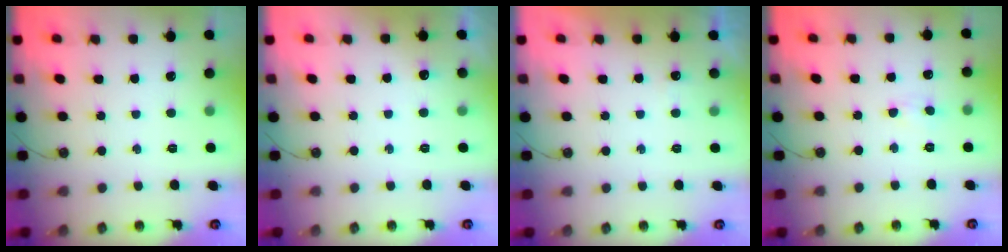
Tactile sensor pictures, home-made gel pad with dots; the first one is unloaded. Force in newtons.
{"total": 3.7, "press": 3.5, "slide": 1.0}
{"total": 2.9, "press": 2.8, "slide": 0.7}
{"total": 4.1, "press": 4.1, "slide": 0.7}